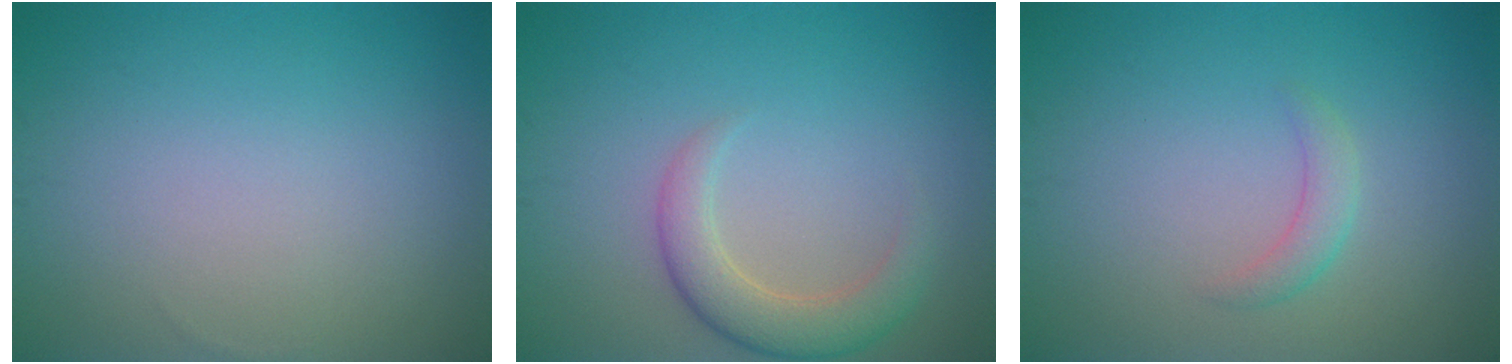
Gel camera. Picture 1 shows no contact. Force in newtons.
{"total": 3.5, "press": 3.5, "slide": 0.4}
{"total": 1.6, "press": 1.6, "slide": 0.1}